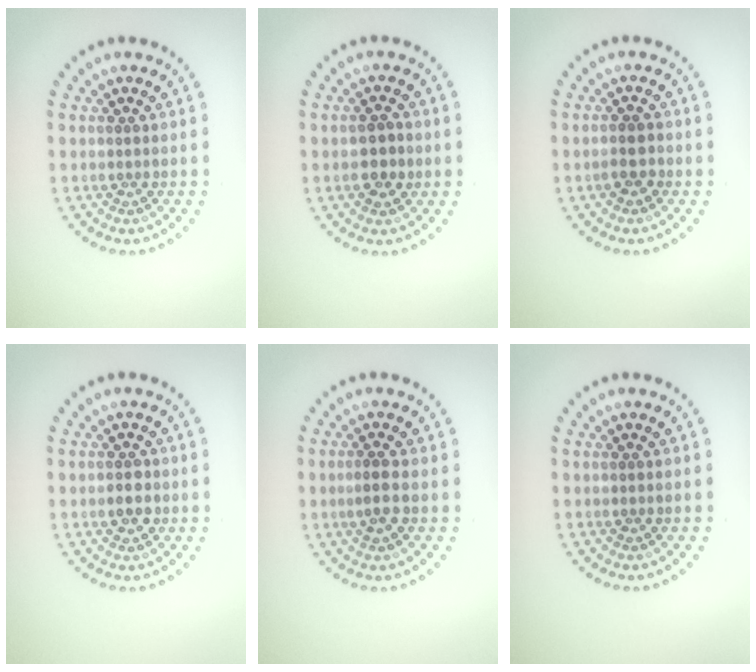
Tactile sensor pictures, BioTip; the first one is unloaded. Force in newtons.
{"total": 2.2, "press": 2.2, "slide": 0.1}
{"total": 1.5, "press": 1.4, "slide": 0.7}
{"total": 1.5, "press": 1.5, "slide": 0.2}
{"total": 1.7, "press": 1.5, "slide": 0.7}
{"total": 0.0}